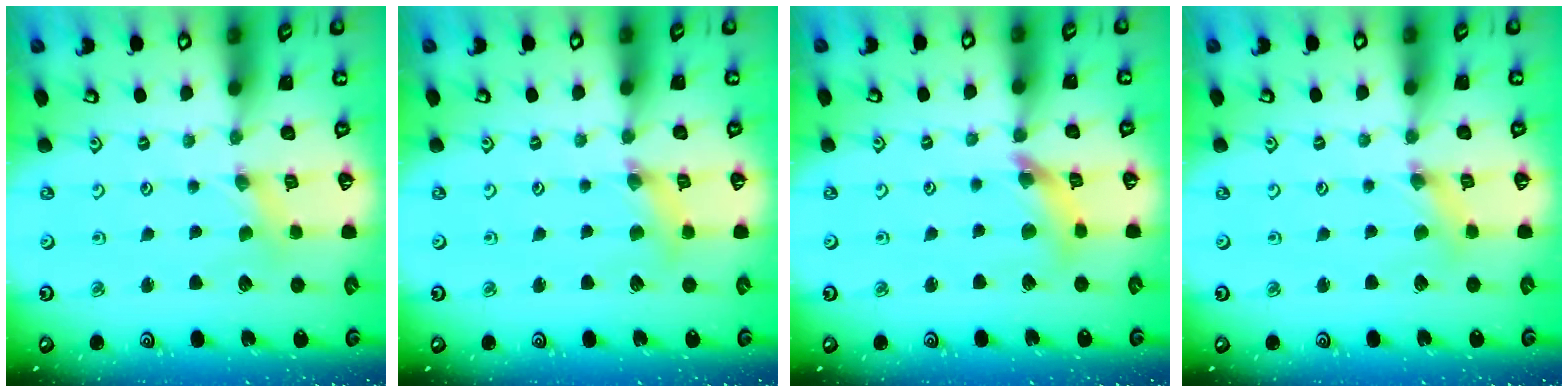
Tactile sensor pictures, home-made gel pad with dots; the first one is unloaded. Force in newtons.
{"total": 4.7, "press": 4.6, "slide": 0.5}
{"total": 8.9, "press": 8.9, "slide": 1.2}
{"total": 2.9, "press": 2.9, "slide": 0.3}